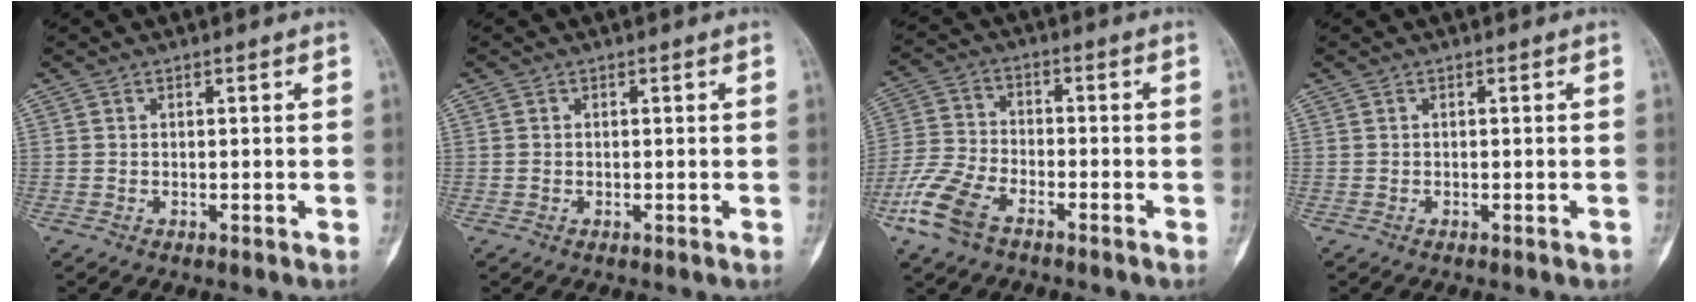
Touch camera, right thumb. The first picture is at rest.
{"total": 0.7, "force": [0.0, 0.6, 0.3], "torque": [0.000, 0.003, 0.001]}
{"total": 10.3, "force": [-6.1, 5.1, 6.5], "torque": [-0.152, 0.014, -0.127]}
{"total": 0.7, "force": [-0.4, 0.3, 0.4], "torque": [-0.005, 0.004, -0.002]}